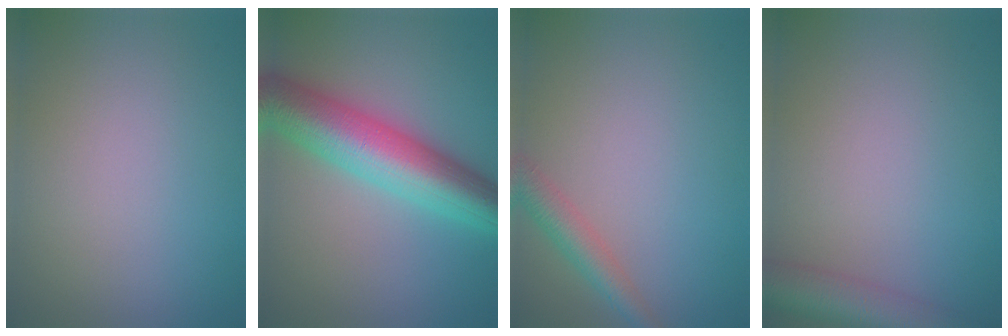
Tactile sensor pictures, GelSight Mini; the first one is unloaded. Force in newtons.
{"total": 9.2, "press": 9.2, "slide": 0.3}
{"total": 2.8, "press": 2.8, "slide": 0.2}
{"total": 5.5, "press": 5.5, "slide": 0.3}